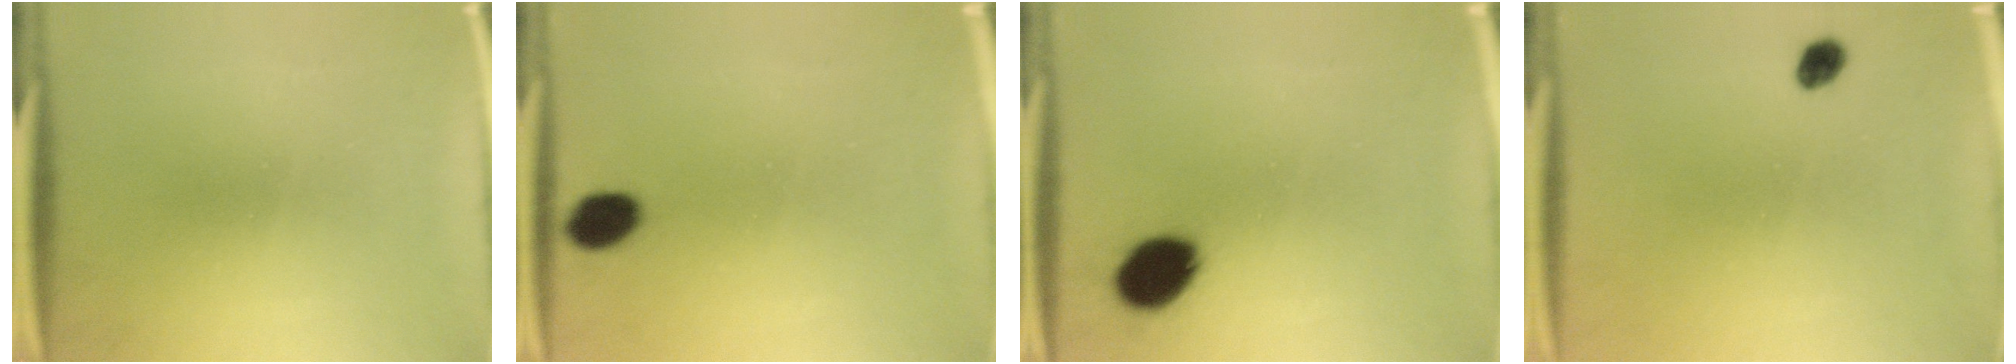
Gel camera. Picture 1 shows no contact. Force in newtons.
{"total": 5.1}
{"total": 9.8}
{"total": 2.2}